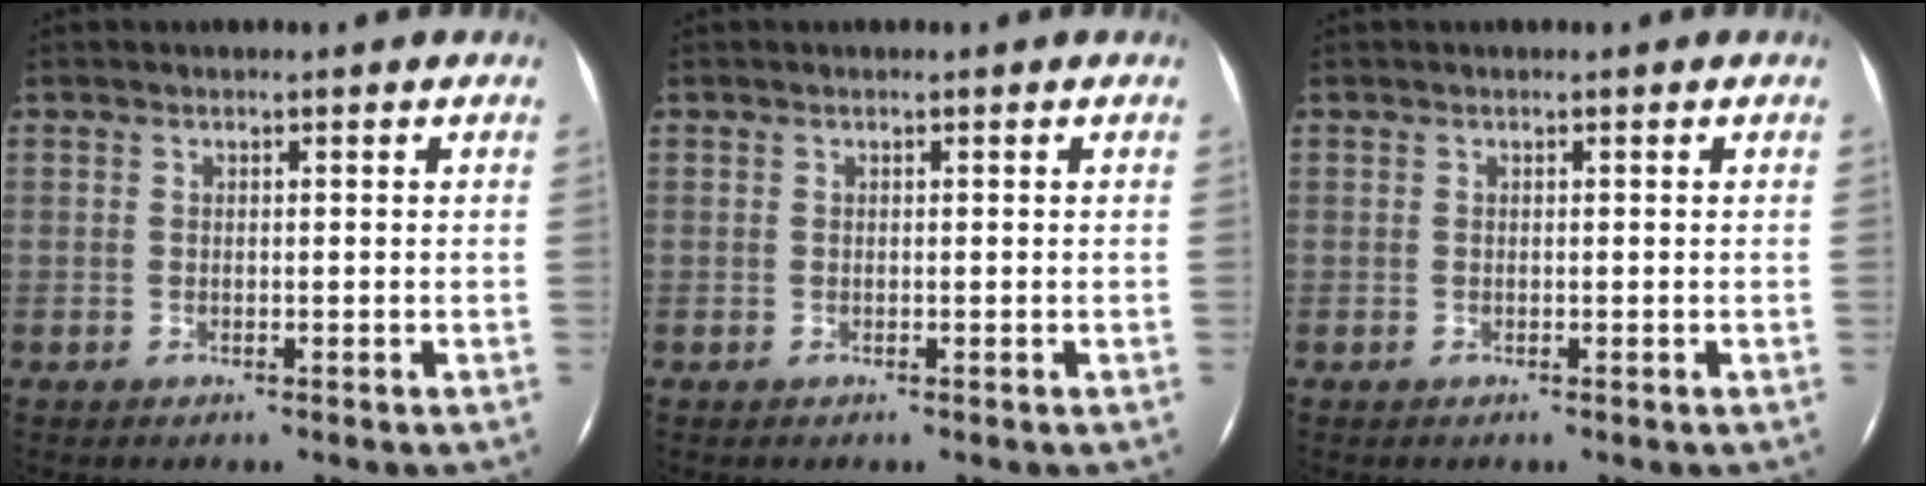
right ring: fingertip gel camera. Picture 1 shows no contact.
{"total": 0.0}
{"total": 0.0}